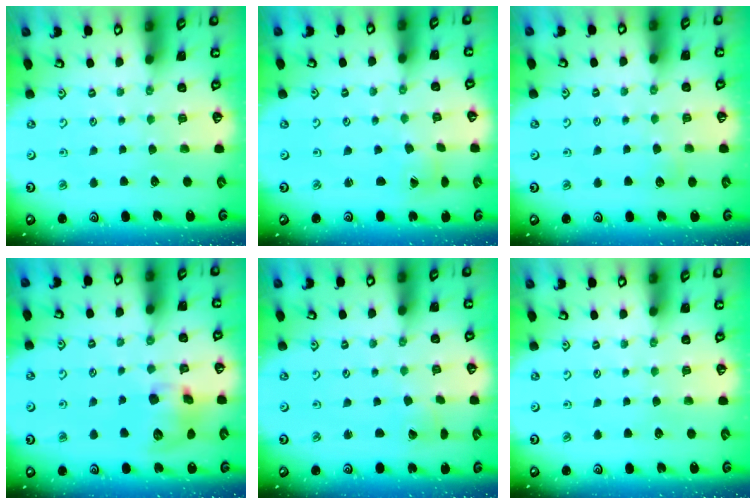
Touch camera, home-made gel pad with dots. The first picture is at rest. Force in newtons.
{"total": 0.7, "press": 0.7, "slide": 0.1}
{"total": 4.9, "press": 4.8, "slide": 0.6}
{"total": 11.6, "press": 11.4, "slide": 2.0}
{"total": 2.0, "press": 2.0, "slide": 0.2}
{"total": 0.0}